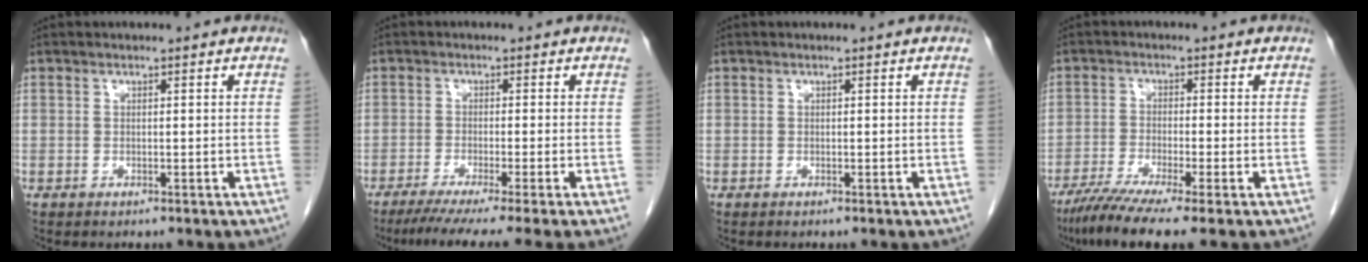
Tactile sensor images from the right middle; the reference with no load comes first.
{"total": 10.2, "force": [-8.1, -1.5, 6.0], "torque": [-0.074, -0.031, -0.124]}
{"total": 0.0}
{"total": 8.4, "force": [-6.0, -0.5, 5.9], "torque": [-0.101, -0.024, -0.101]}